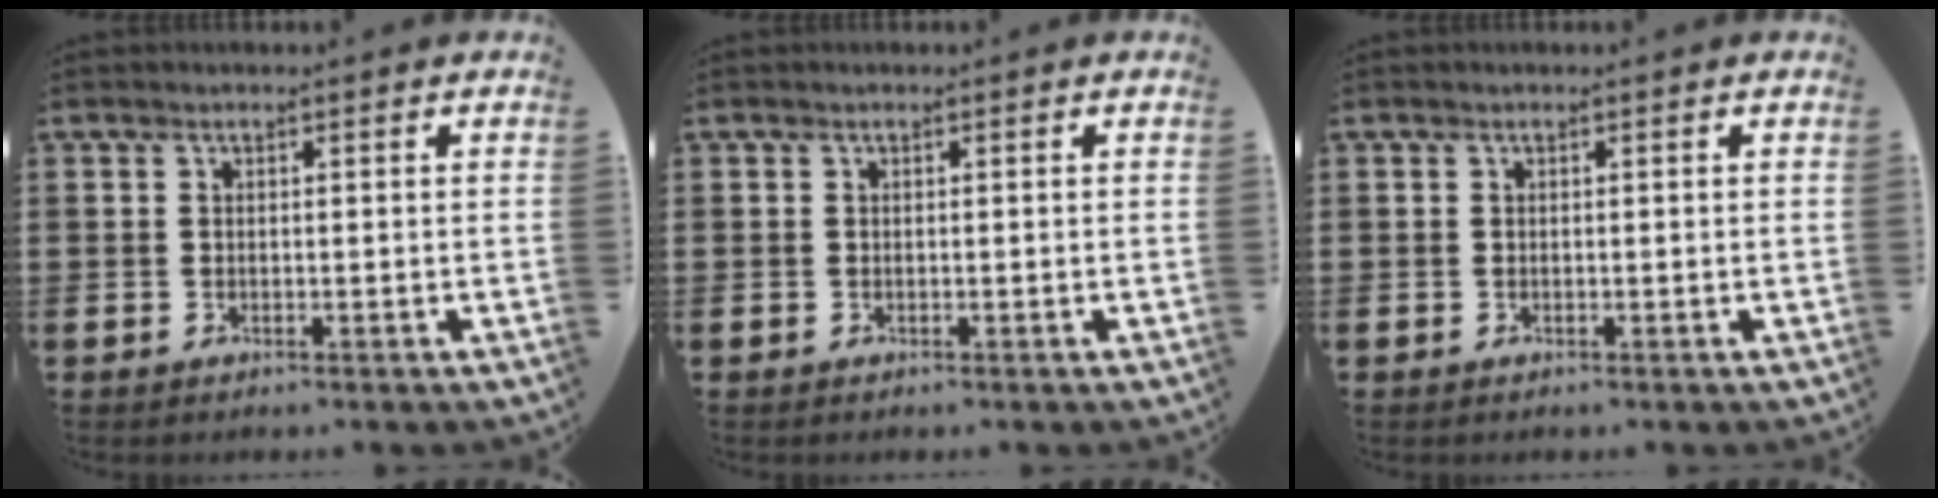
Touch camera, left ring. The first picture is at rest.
{"total": 0.0}
{"total": 0.0}